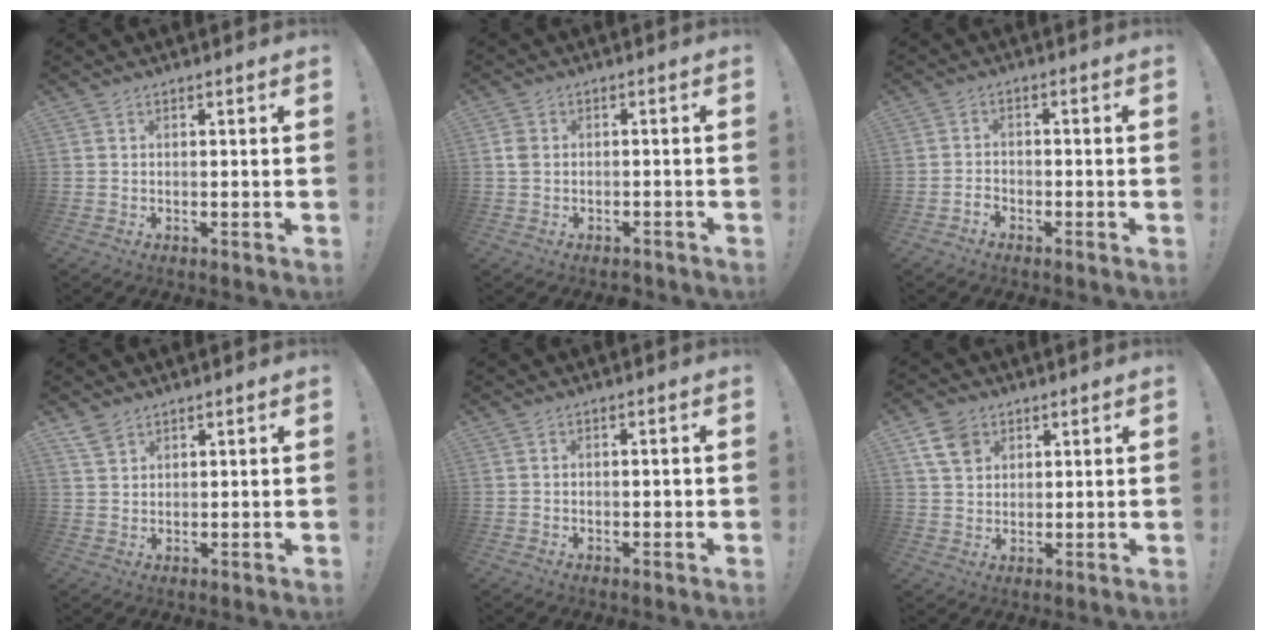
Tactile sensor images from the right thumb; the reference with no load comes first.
{"total": 3.5, "force": [-1.3, 2.6, 2.0], "torque": [-0.045, 0.011, -0.021]}
{"total": 2.1, "force": [-1.7, 1.0, 0.7], "torque": [-0.014, 0.002, -0.033]}
{"total": 3.2, "force": [2.7, 1.3, 1.3], "torque": [-0.014, -0.020, 0.049]}
{"total": 0.8, "force": [-0.4, 0.6, 0.4], "torque": [-0.005, 0.003, -0.006]}
{"total": 8.4, "force": [4.3, 6.0, 3.9], "torque": [-0.069, -0.011, 0.088]}